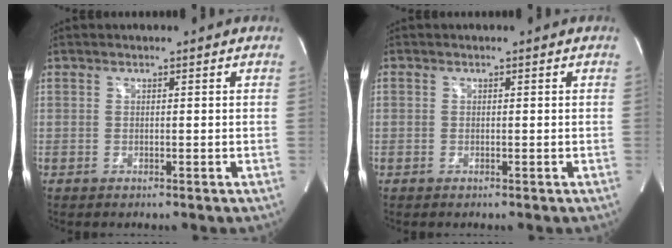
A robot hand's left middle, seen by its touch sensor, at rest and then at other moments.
{"total": 0.0}